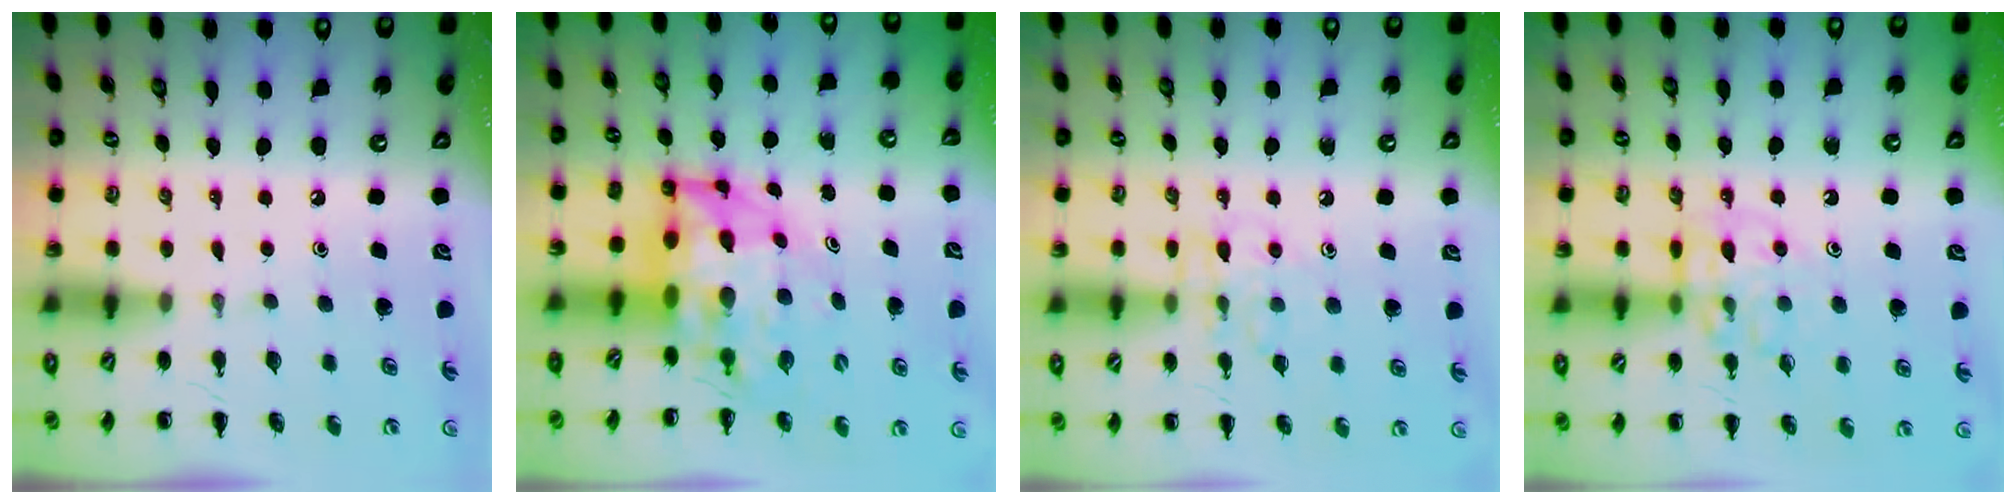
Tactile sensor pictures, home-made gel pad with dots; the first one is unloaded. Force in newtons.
{"total": 8.2, "press": 7.8, "slide": 2.5}
{"total": 8.0, "press": 8.0, "slide": 0.7}
{"total": 12.1, "press": 12.0, "slide": 1.5}